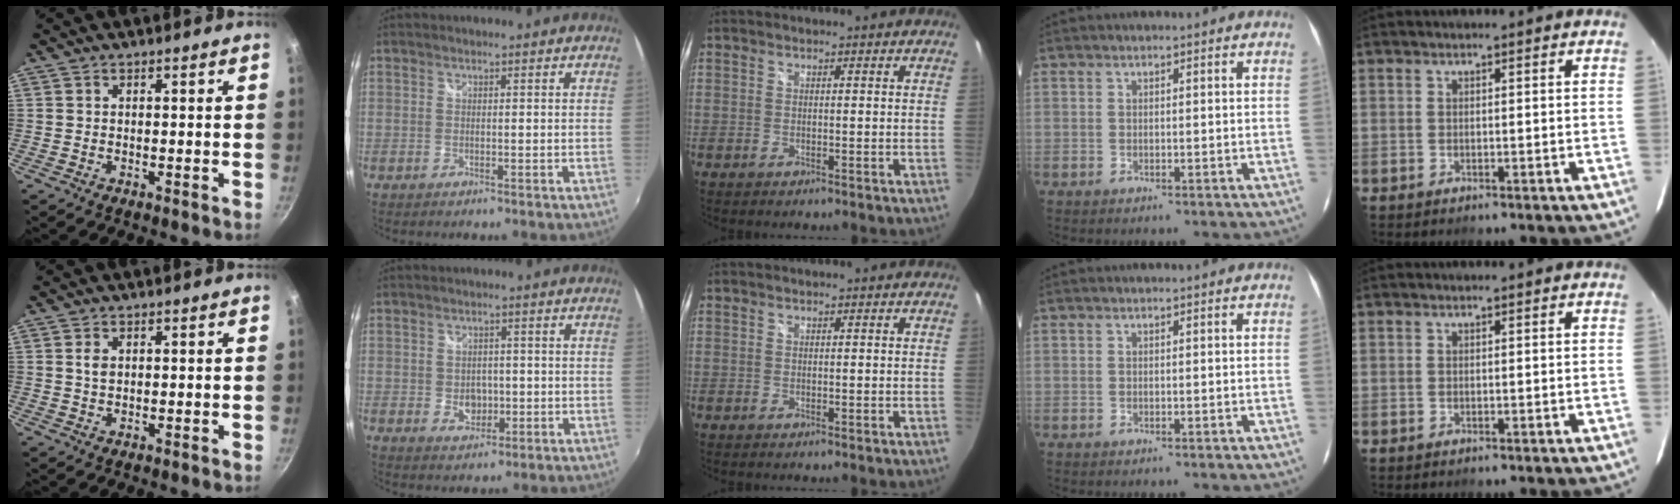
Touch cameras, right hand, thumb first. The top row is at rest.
{"thumb": {"total": 1.9, "force": [0.5, 1.2, 1.3], "torque": [-0.024, -0.001, 0.010]}, "index": {"total": 4.5, "force": [-0.8, 3.6, 2.6], "torque": [-0.044, -0.003, -0.011]}}